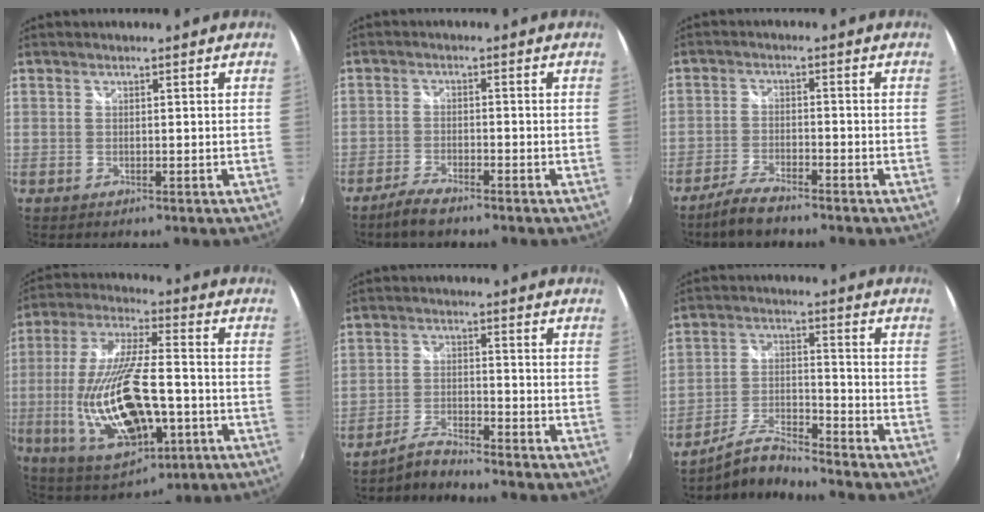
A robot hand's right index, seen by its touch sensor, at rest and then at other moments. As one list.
[{"total": 4.3, "force": [-3.6, 0.7, 2.1], "torque": [-0.064, -0.003, -0.072]}, {"total": 5.7, "force": [-4.8, 1.0, 2.9], "torque": [-0.079, -0.006, -0.092]}, {"total": 22.5, "force": [-5.8, 8.7, 19.9], "torque": [-0.413, -0.034, -0.076]}, {"total": 4.4, "force": [-4.2, 0.0, 1.0], "torque": [-0.032, 0.005, -0.083]}, {"total": 7.5, "force": [-7.3, -0.4, 1.4], "torque": [-0.037, 0.015, -0.142]}]